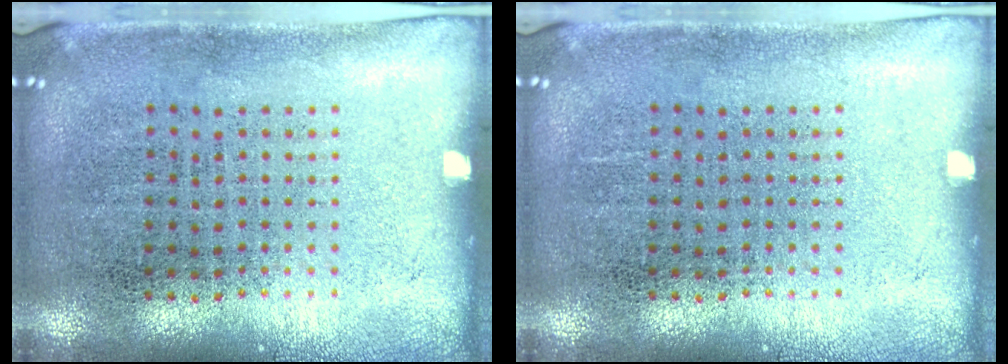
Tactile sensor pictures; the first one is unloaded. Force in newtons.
{"total": 0.0}